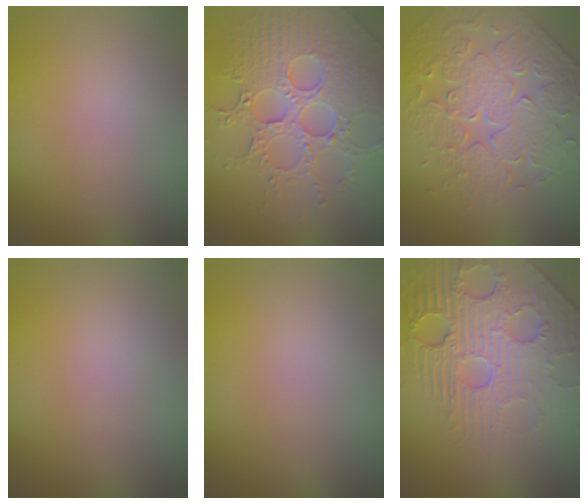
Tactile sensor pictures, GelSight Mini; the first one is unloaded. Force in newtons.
{"total": 7.0, "press": 5.4, "slide": 4.6}
{"total": 5.1, "press": 4.9, "slide": 1.3}
{"total": 0.0}
{"total": 0.0}
{"total": 5.7, "press": 5.0, "slide": 2.7}